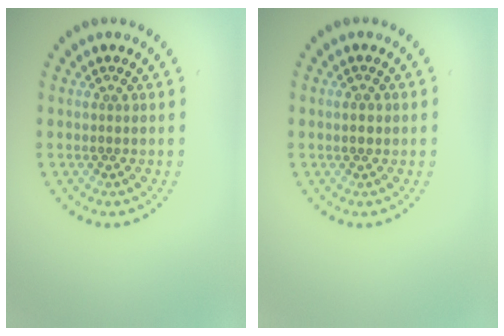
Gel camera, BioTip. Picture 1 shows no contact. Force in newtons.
{"total": 1.2, "press": 1.2, "slide": 0.1}